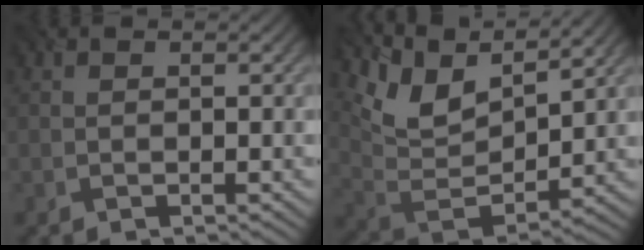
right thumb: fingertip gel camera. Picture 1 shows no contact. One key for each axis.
{"total": 10.9, "fx": 6.6, "fy": 4.8, "fz": 7.2, "tx": -0.162, "ty": 0.002, "tz": 0.130}